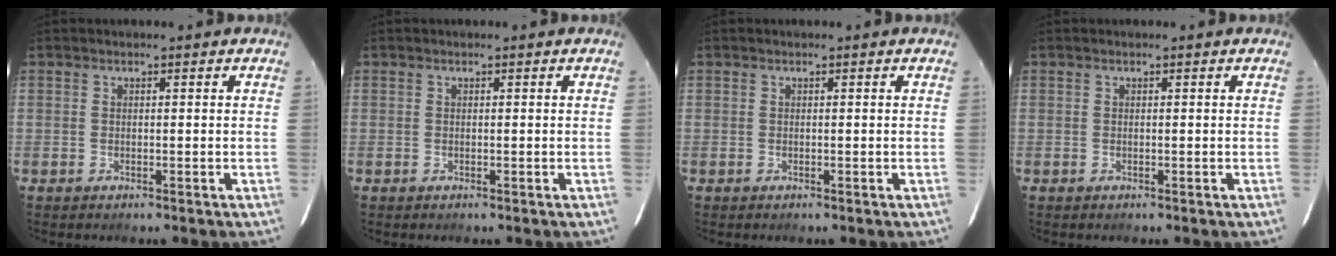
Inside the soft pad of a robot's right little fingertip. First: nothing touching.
{"total": 0.0}
{"total": 0.0}
{"total": 0.0}